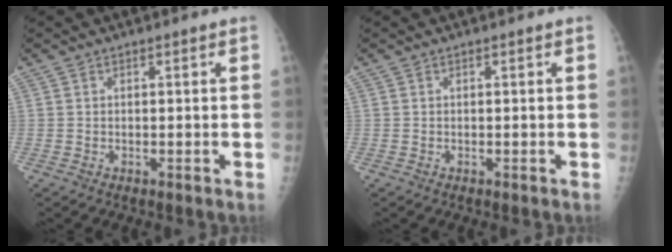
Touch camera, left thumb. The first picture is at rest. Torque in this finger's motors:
{"motor_torque": [0.00, 0.00, 0.12, 0.10, 0.00]}